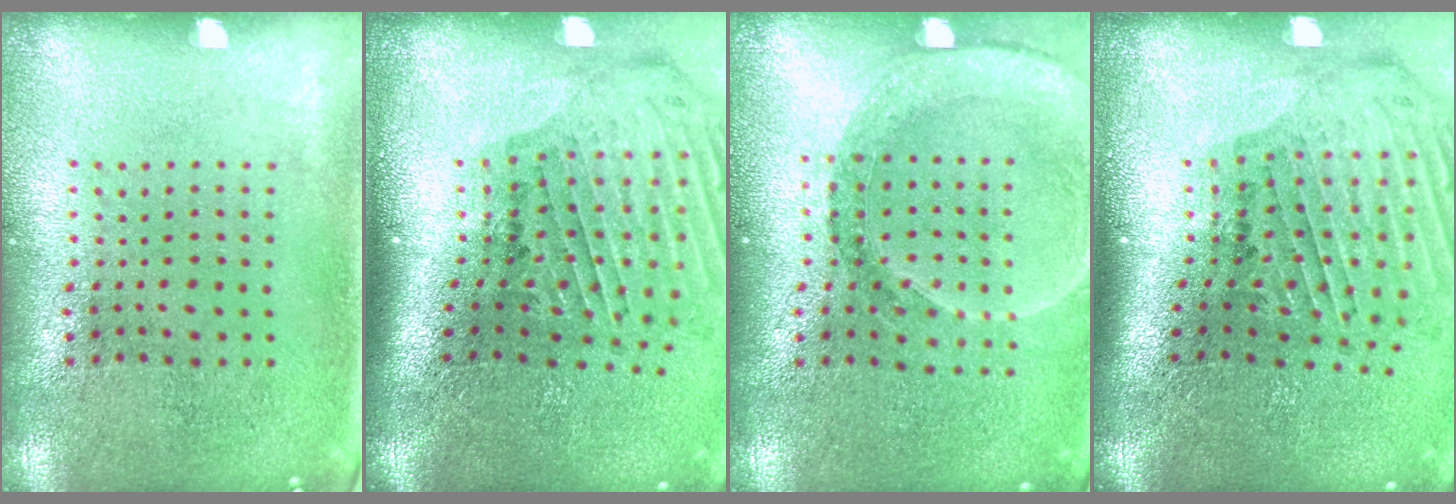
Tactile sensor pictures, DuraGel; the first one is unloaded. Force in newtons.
{"total": 2.4, "press": 1.9, "slide": 1.4}
{"total": 1.5, "press": 1.5, "slide": 0.3}
{"total": 2.4, "press": 1.9, "slide": 1.4}